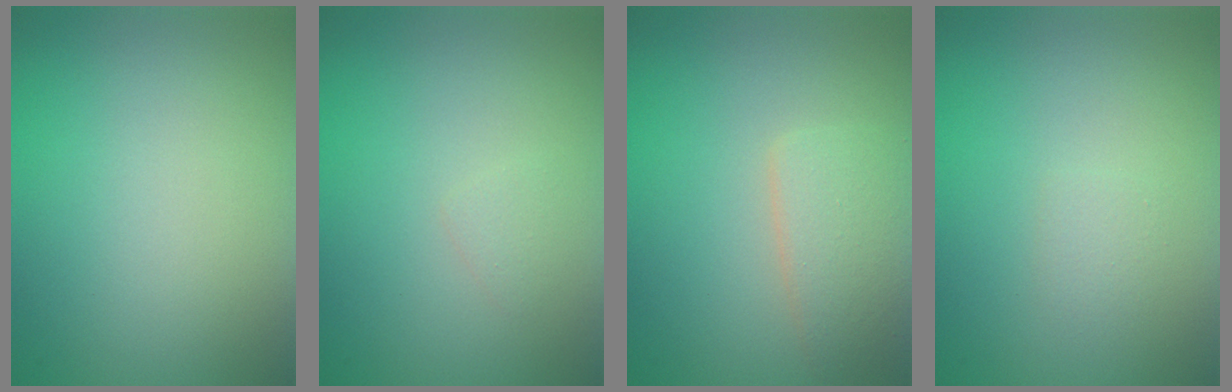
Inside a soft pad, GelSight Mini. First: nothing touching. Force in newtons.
{"total": 0.7, "press": 0.7, "slide": 0.1}
{"total": 2.8, "press": 2.8, "slide": 0.1}
{"total": 0.8, "press": 0.8, "slide": 0.1}